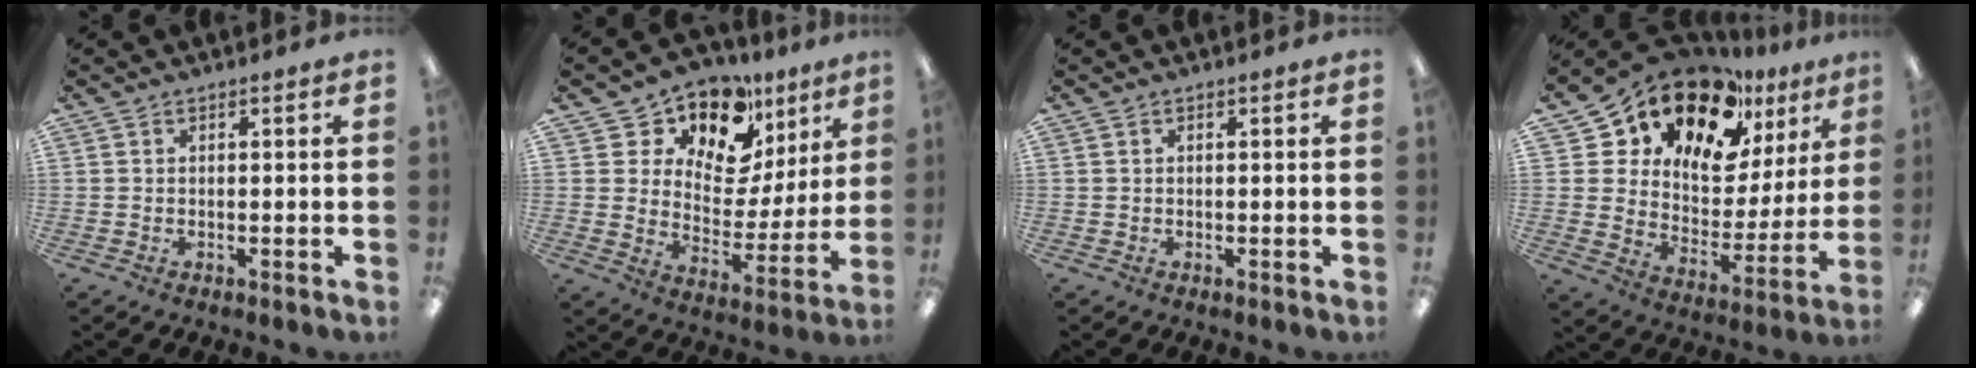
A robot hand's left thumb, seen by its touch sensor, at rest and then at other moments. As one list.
[{"total": 13.7, "force": [10.1, 7.8, 4.9], "torque": [-0.093, -0.078, 0.184]}, {"total": 0.0}, {"total": 20.8, "force": [15.6, 10.3, 9.3], "torque": [-0.170, -0.105, 0.275]}]